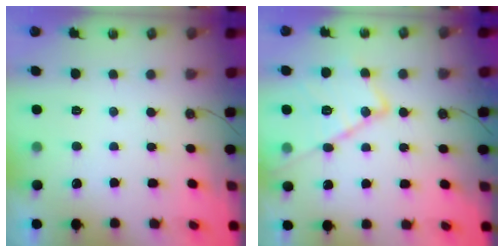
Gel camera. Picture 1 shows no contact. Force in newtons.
{"total": 18.5, "press": 18.4, "slide": 1.7}